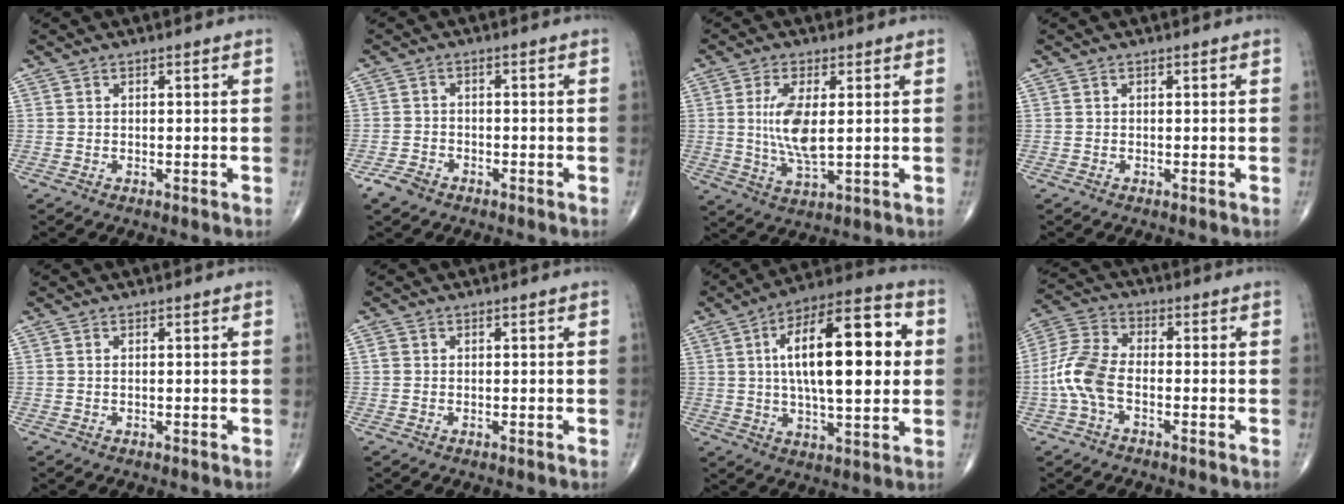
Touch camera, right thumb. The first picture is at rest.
{"total": 3.1, "force": [-2.2, 1.8, 1.2], "torque": [-0.023, 0.009, -0.039]}
{"total": 9.0, "force": [1.1, 3.4, 8.3], "torque": [-0.167, -0.017, 0.025]}
{"total": 0.0}
{"total": 0.0}
{"total": 0.9, "force": [0.1, 0.8, 0.3], "torque": [-0.002, 0.001, 0.000]}
{"total": 21.8, "force": [3.4, 8.3, 19.9], "torque": [-0.298, 0.014, 0.046]}
{"total": 9.0, "force": [-2.4, 4.9, 7.2], "torque": [-0.164, 0.027, -0.057]}